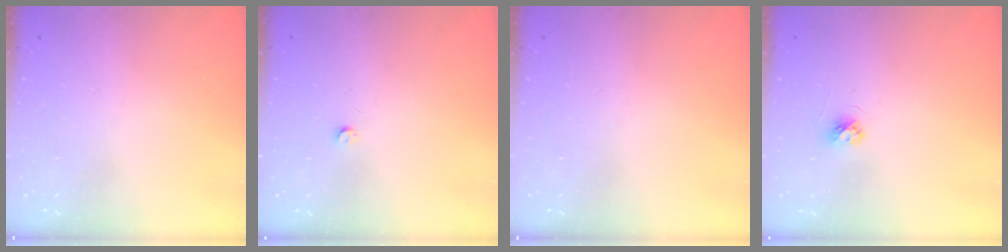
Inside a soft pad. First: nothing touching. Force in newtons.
{"total": 2.5, "press": 2.5, "slide": 0.4}
{"total": 0.0}
{"total": 3.7, "press": 3.6, "slide": 0.4}